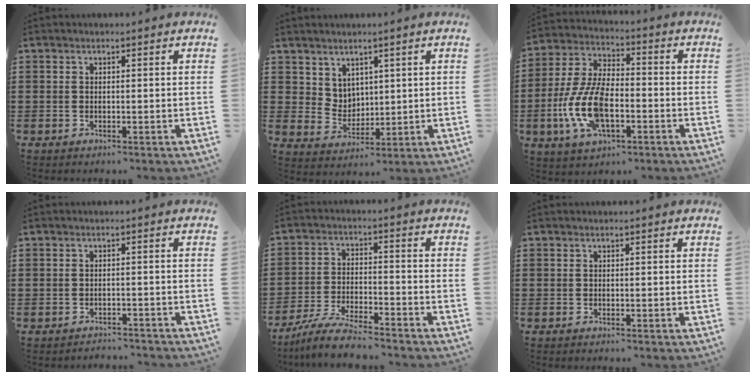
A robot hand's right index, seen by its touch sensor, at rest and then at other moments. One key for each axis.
{"total": 4.4, "fx": 3.2, "fy": 2.9, "fz": 0.5, "tx": -0.027, "ty": 0.000, "tz": 0.063}
{"total": 11.3, "fx": -3.3, "fy": 5.5, "fz": 9.3, "tx": -0.223, "ty": -0.008, "tz": -0.066}
{"total": 2.0, "fx": -2.0, "fy": 0.1, "fz": -0.2, "tx": -0.004, "ty": 0.001, "tz": -0.044}
{"total": 6.5, "fx": -6.2, "fy": 0.4, "fz": 2.2, "tx": -0.052, "ty": -0.001, "tz": -0.120}
{"total": 0.0}